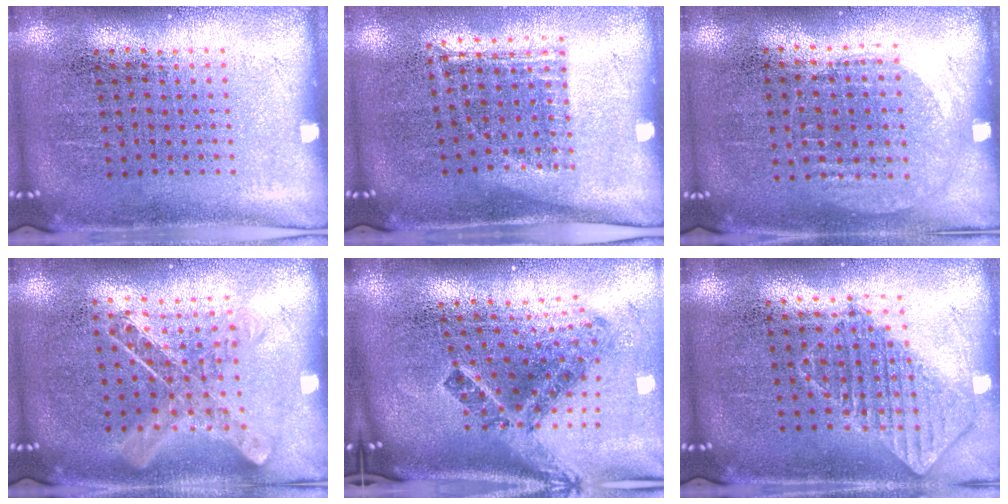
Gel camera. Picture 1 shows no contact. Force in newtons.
{"total": 1.2, "press": 0.9, "slide": 0.8}
{"total": 1.0, "press": 0.9, "slide": 0.4}
{"total": 1.0, "press": 1.0, "slide": 0.1}
{"total": 2.6, "press": 1.6, "slide": 2.1}
{"total": 0.9, "press": 0.9, "slide": 0.1}